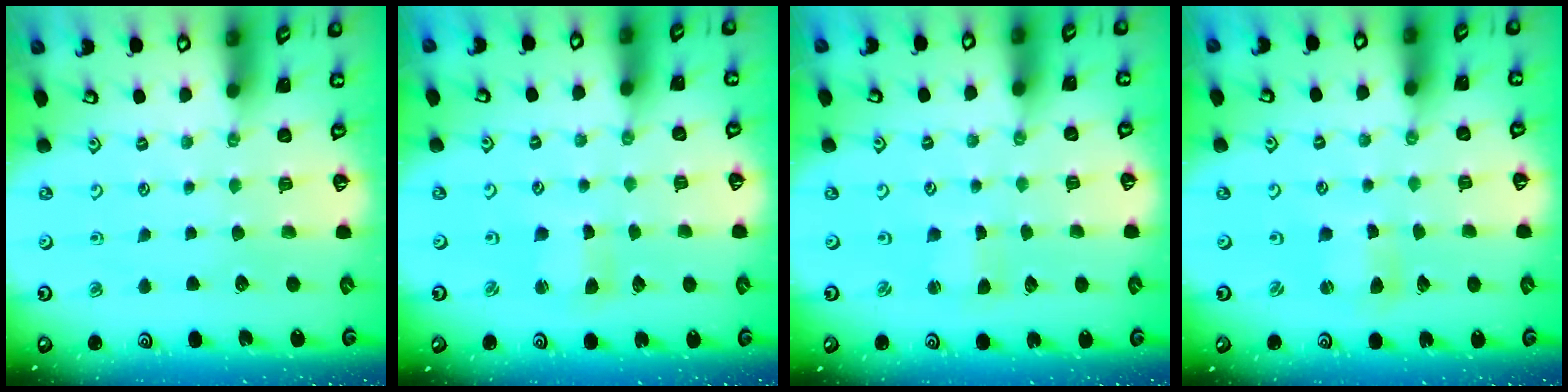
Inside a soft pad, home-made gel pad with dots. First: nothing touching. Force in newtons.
{"total": 2.5, "press": 2.5, "slide": 0.3}
{"total": 1.6, "press": 1.6, "slide": 0.3}
{"total": 2.3, "press": 2.3, "slide": 0.3}